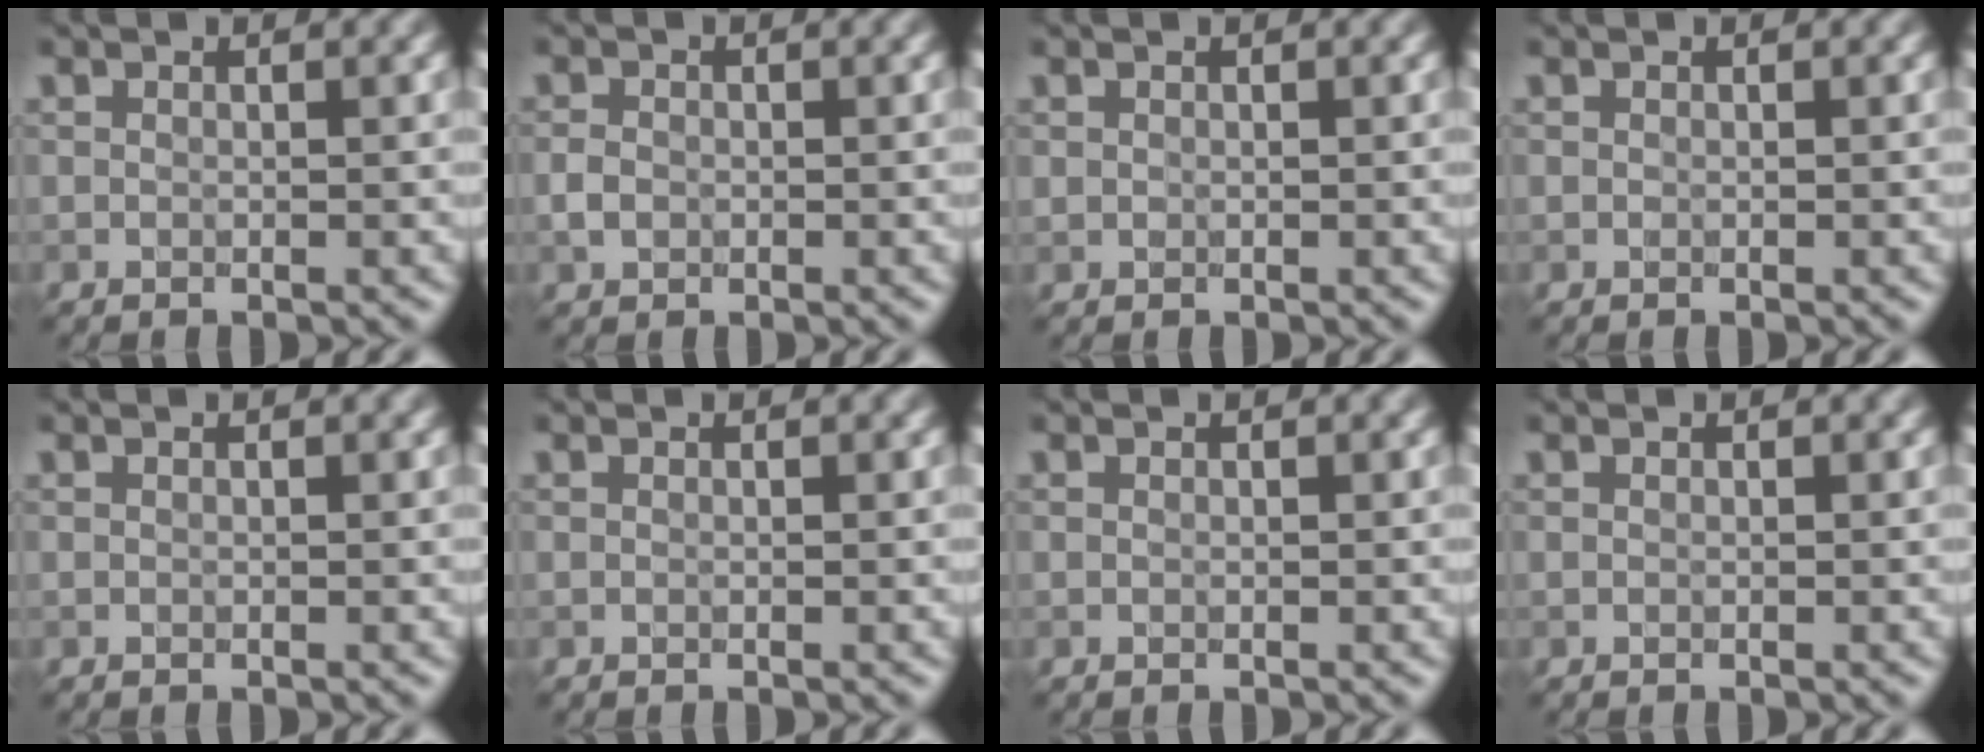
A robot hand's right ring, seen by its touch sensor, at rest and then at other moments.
{"total": 1.4, "force": [-0.3, 1.2, 0.7], "torque": [-0.014, -0.001, -0.011]}
{"total": 0.5, "force": [0.2, 0.4, 0.1], "torque": [0.000, -0.002, 0.006]}
{"total": 0.0}
{"total": 0.0}
{"total": 0.0}
{"total": 0.0}
{"total": 0.0}